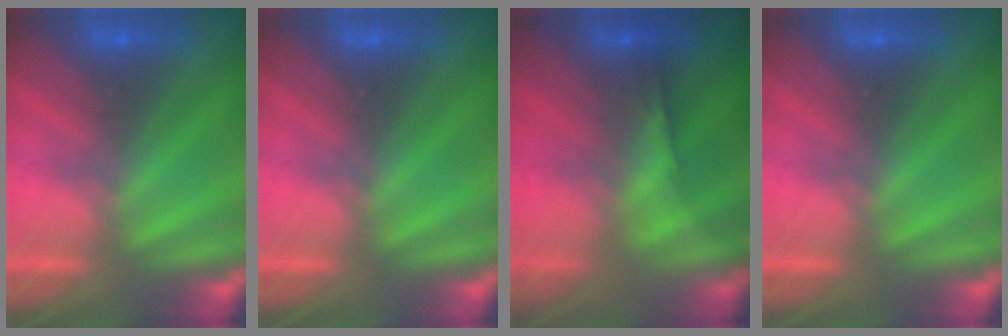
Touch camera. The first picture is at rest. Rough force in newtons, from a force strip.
{"total": 0.0}
{"total": 1.4}
{"total": 0.0}